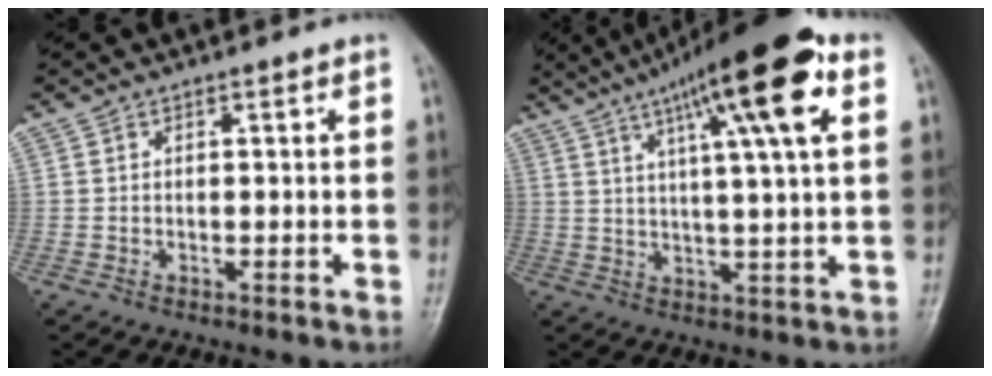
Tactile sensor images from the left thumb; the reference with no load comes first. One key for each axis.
{"total": 17.8, "fx": 7.8, "fy": 3.1, "fz": 15.7, "tx": -0.236, "ty": -0.001, "tz": 0.117}